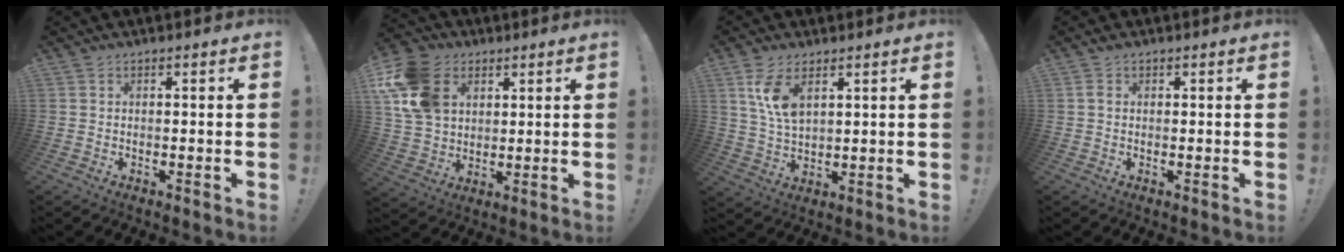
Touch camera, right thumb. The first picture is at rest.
{"total": 17.3, "force": [6.4, 13.0, 9.4], "torque": [-0.193, -0.016, 0.127]}
{"total": 8.9, "force": [4.5, 4.3, 6.4], "torque": [-0.115, -0.020, 0.080]}
{"total": 1.1, "force": [0.4, 0.8, 0.7], "torque": [-0.013, 0.003, 0.007]}